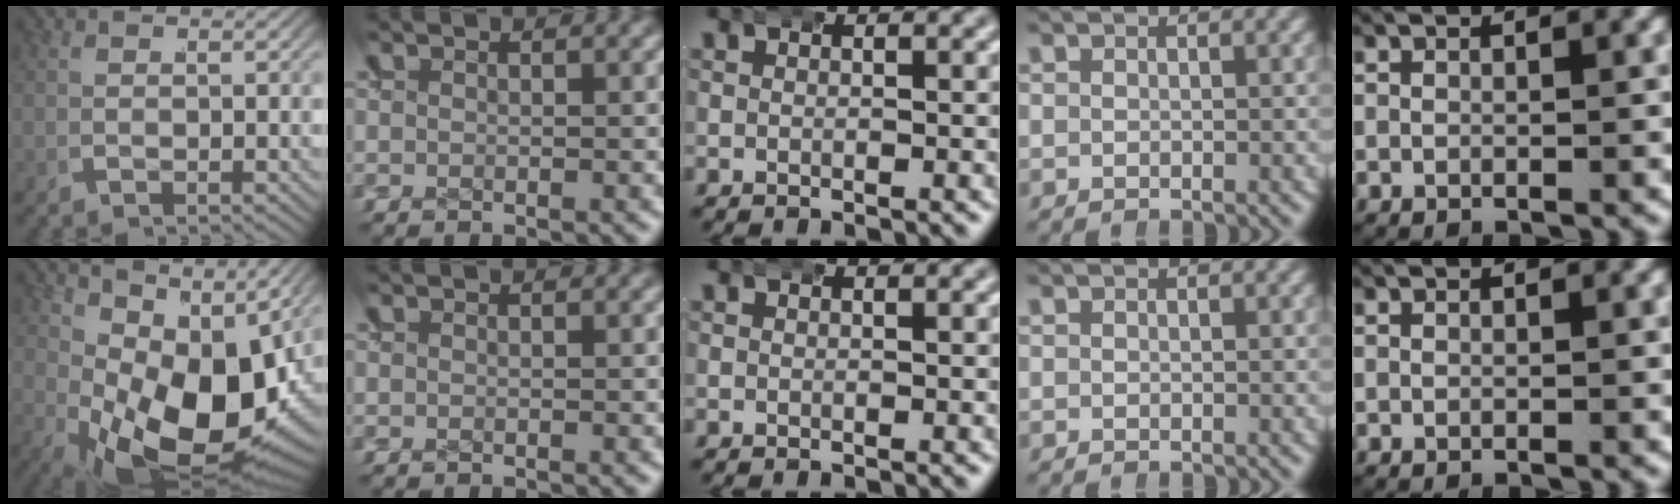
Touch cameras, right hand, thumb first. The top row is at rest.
{"thumb": {"total": 17.0, "force": [-0.7, 9.9, 13.8], "torque": [-0.232, -0.047, 0.020]}}